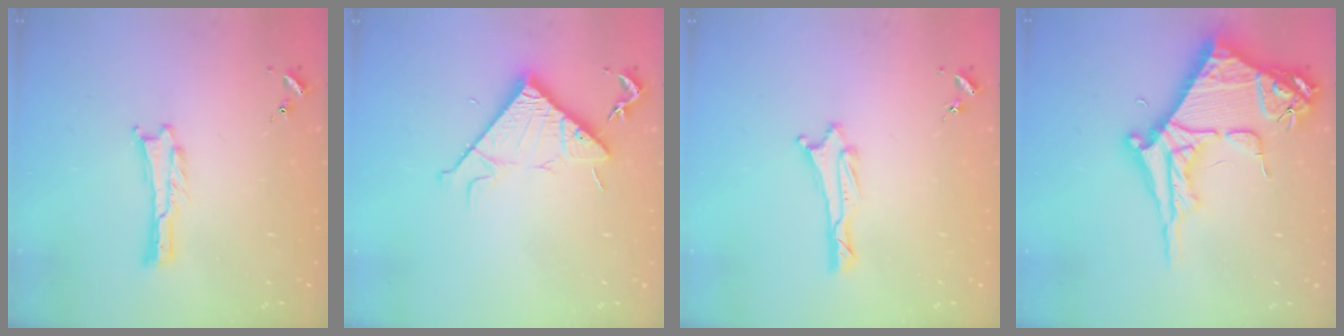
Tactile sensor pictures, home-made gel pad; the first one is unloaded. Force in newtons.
{"total": 8.3, "press": 8.3, "slide": 0.6}
{"total": 1.1, "press": 1.1, "slide": 0.1}
{"total": 11.6, "press": 11.5, "slide": 1.1}